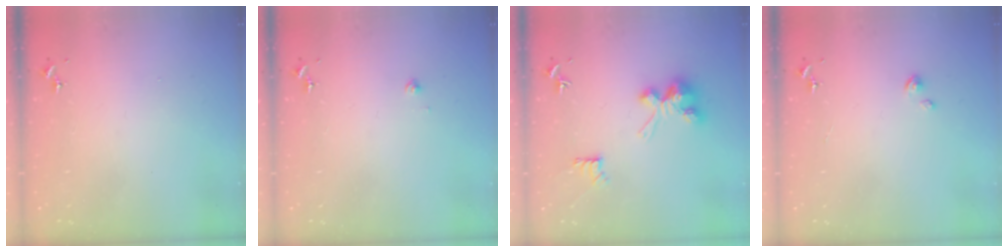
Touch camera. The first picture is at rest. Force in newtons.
{"total": 1.9, "press": 1.9, "slide": 0.1}
{"total": 9.9, "press": 9.9, "slide": 0.4}
{"total": 2.2, "press": 2.2, "slide": 0.3}